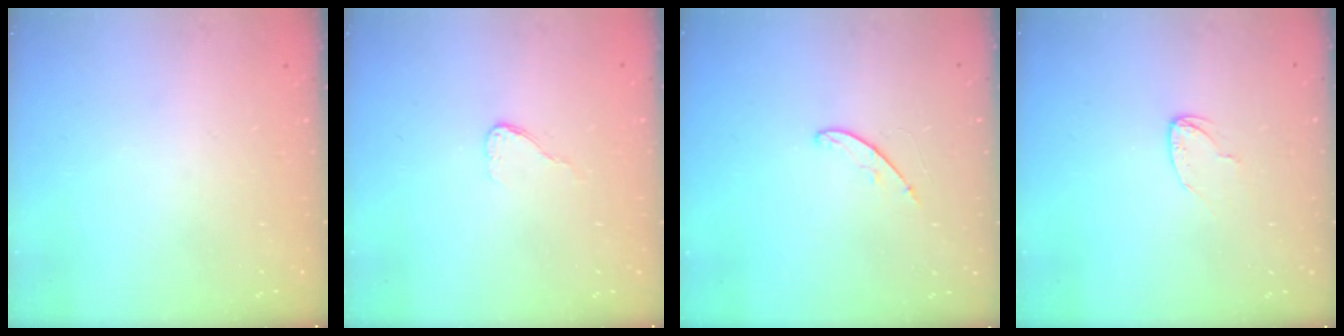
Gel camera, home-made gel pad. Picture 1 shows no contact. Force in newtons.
{"total": 3.8, "press": 3.8, "slide": 0.3}
{"total": 4.1, "press": 4.0, "slide": 0.4}
{"total": 3.6, "press": 3.6, "slide": 0.2}